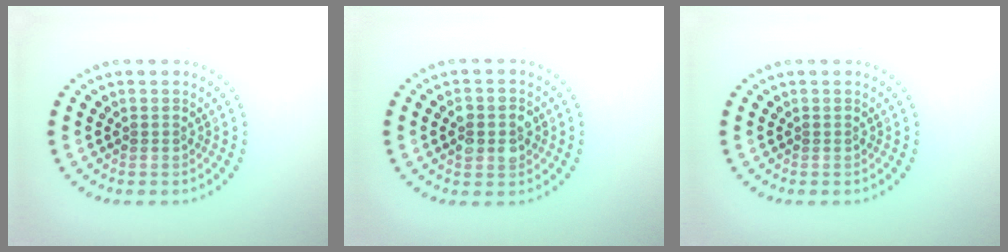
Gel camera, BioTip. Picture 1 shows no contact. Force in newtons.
{"total": 2.8, "press": 2.8, "slide": 0.3}
{"total": 0.0}